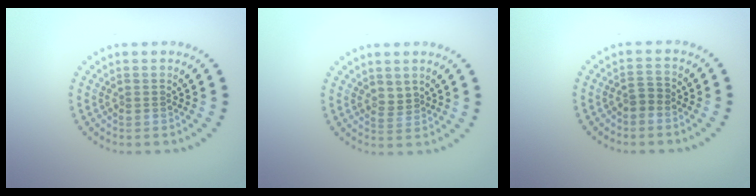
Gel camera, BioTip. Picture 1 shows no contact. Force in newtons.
{"total": 1.0, "press": 0.8, "slide": 0.5}
{"total": 1.2, "press": 1.0, "slide": 0.7}